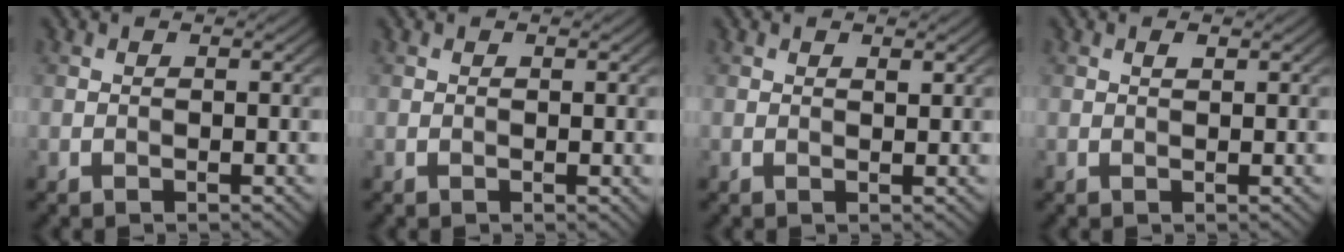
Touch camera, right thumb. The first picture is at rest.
{"total": 0.0}
{"total": 0.7, "force": [0.5, 0.3, 0.4], "torque": [-0.007, -0.002, 0.008]}
{"total": 0.7, "force": [0.4, 0.2, 0.5], "torque": [-0.009, 0.000, 0.006]}